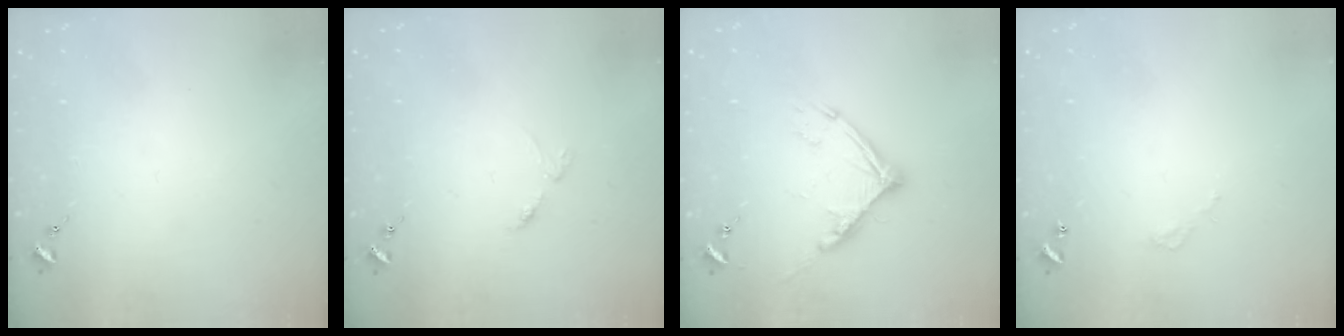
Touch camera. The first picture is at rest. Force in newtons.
{"total": 3.1, "press": 3.0, "slide": 0.5}
{"total": 10.7, "press": 10.6, "slide": 1.1}
{"total": 2.8, "press": 2.8, "slide": 0.2}